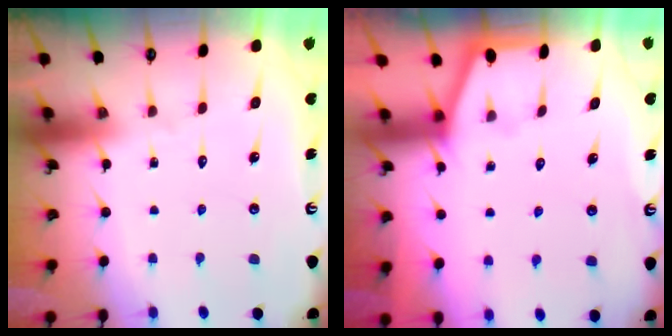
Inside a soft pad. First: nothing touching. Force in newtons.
{"total": 1.1, "press": 1.1, "slide": 0.3}